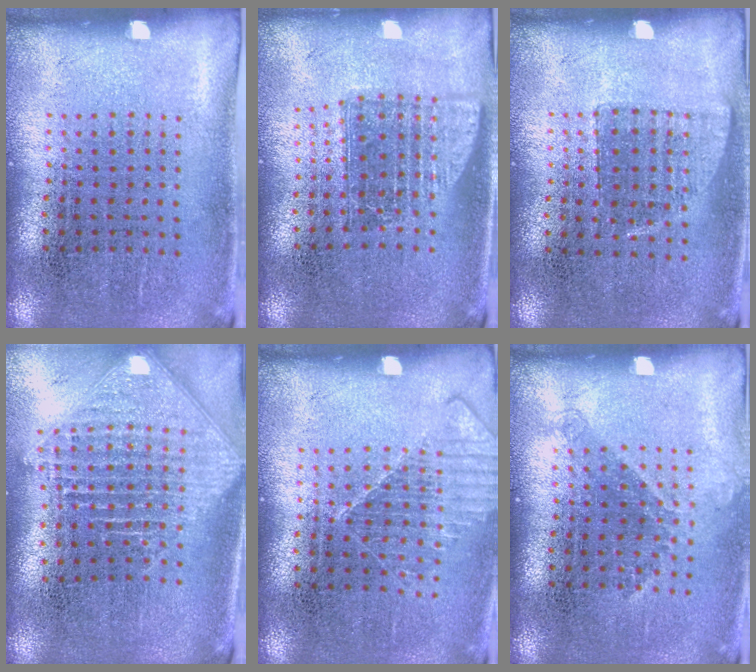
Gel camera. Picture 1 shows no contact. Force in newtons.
{"total": 1.6, "press": 1.2, "slide": 0.9}
{"total": 0.7, "press": 0.7, "slide": 0.2}
{"total": 2.5, "press": 1.9, "slide": 1.6}
{"total": 1.2, "press": 1.2, "slide": 0.1}
{"total": 1.2, "press": 0.9, "slide": 0.8}